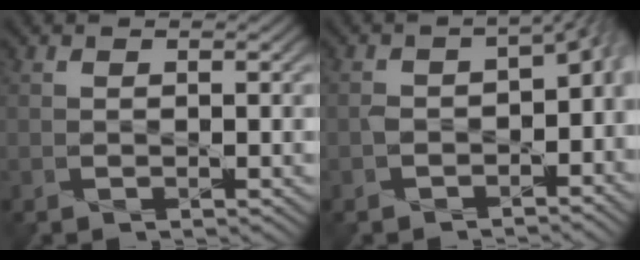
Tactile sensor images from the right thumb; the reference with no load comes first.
{"total": 6.6, "force": [-2.8, 4.1, 4.5], "torque": [-0.074, -0.030, -0.044]}